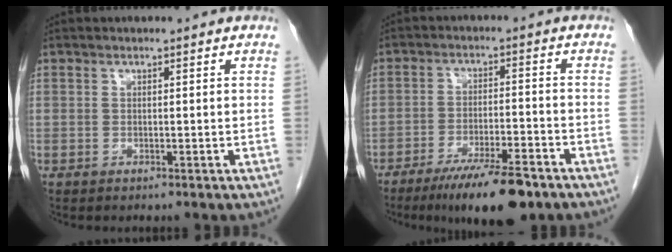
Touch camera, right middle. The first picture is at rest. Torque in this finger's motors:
{"motor_torque": [1.13, -1.00, 0.20, 0.06]}